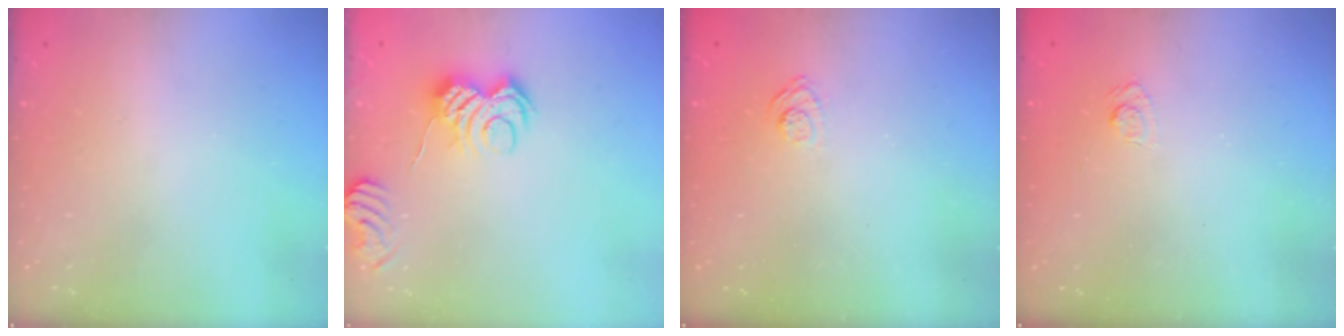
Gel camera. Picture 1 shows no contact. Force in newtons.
{"total": 6.3, "press": 6.2, "slide": 0.9}
{"total": 3.4, "press": 3.0, "slide": 1.5}
{"total": 2.5, "press": 2.1, "slide": 1.3}